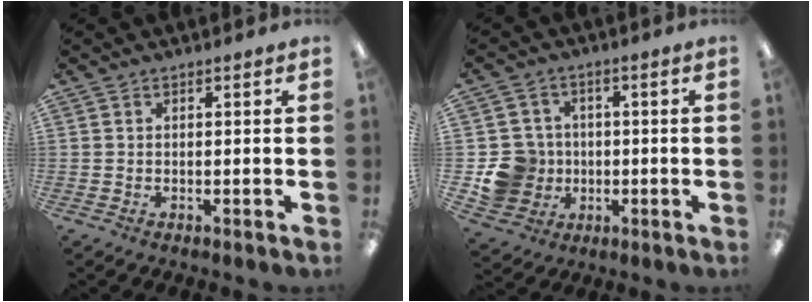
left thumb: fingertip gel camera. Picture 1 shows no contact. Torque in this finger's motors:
{"motor_torque": [-0.46, 0.49, 0.16, -0.59, 0.05]}